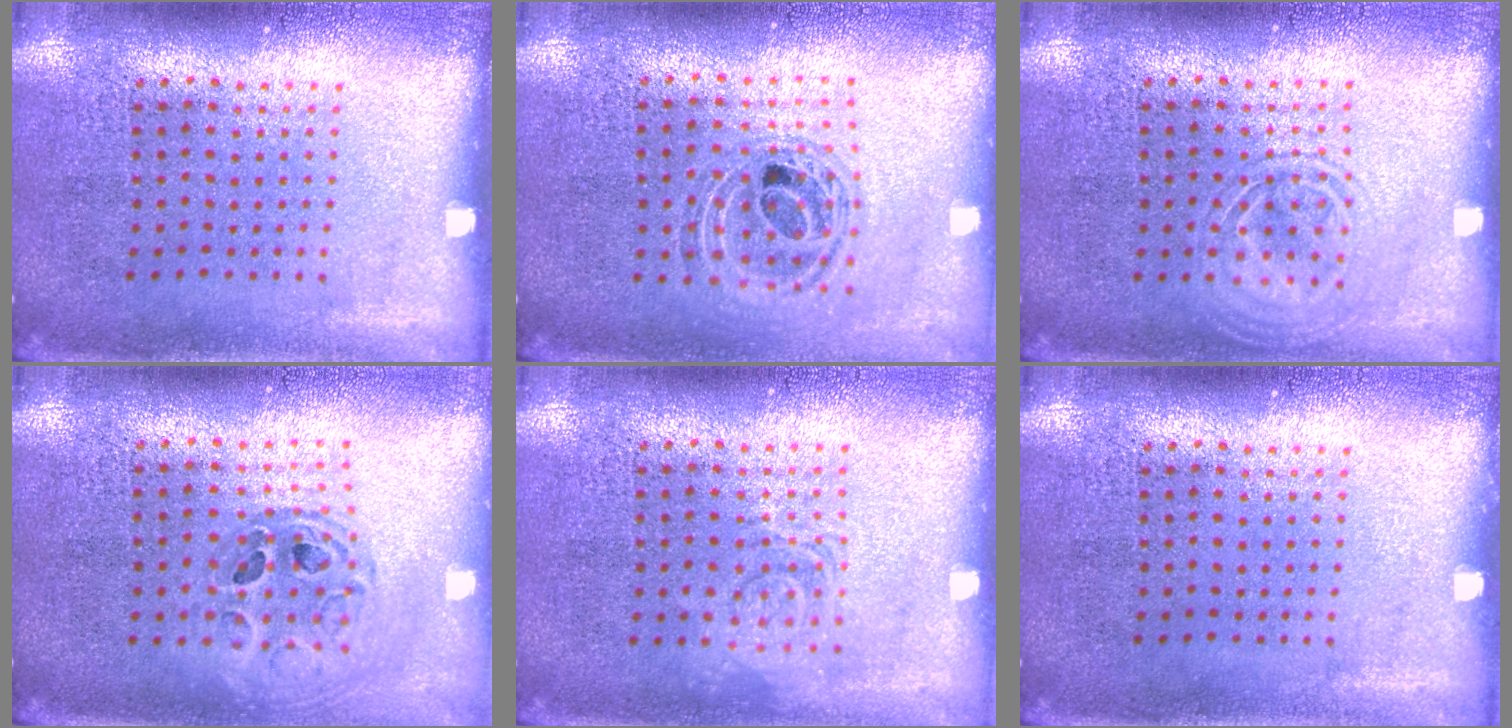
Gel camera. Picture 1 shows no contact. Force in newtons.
{"total": 0.9, "press": 0.9, "slide": 0.1}
{"total": 2.1, "press": 2.1, "slide": 0.3}
{"total": 0.7, "press": 0.7, "slide": 0.1}
{"total": 2.0, "press": 2.0, "slide": 0.3}
{"total": 0.0}